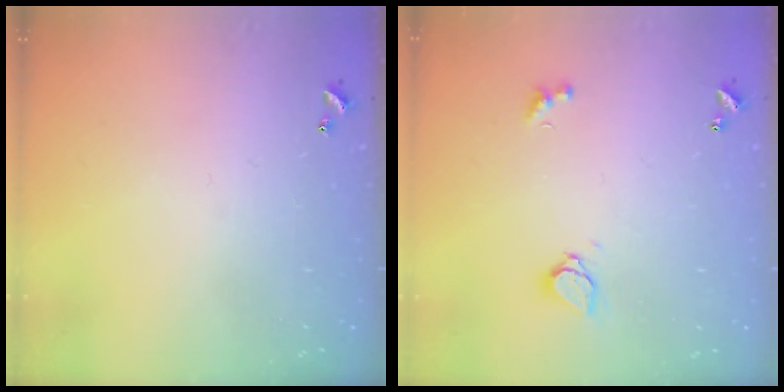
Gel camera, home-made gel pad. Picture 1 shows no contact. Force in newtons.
{"total": 1.6, "press": 1.5, "slide": 0.5}